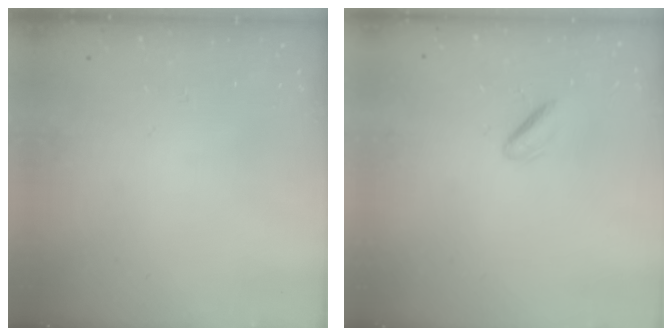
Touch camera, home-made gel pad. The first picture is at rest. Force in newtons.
{"total": 1.2, "press": 0.8, "slide": 0.8}